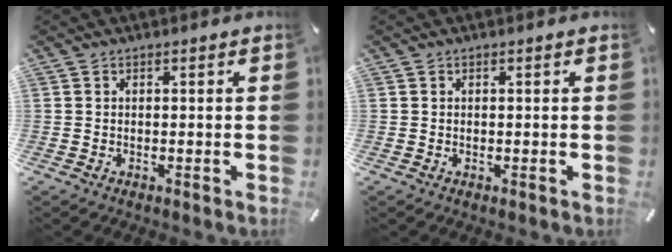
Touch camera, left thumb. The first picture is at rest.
{"total": 0.0}